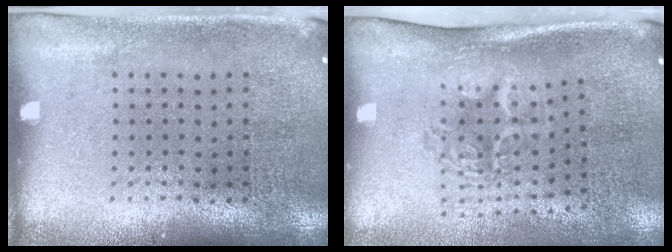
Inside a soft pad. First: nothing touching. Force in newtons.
{"total": 1.8, "press": 1.2, "slide": 1.3}